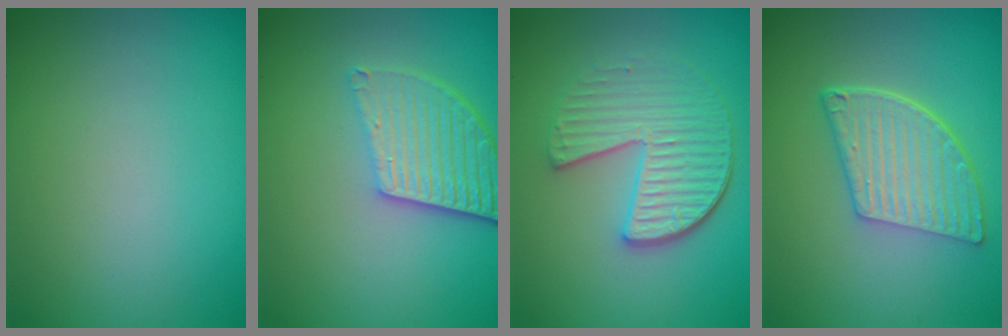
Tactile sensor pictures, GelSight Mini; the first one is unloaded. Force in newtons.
{"total": 5.2, "press": 3.8, "slide": 3.6}
{"total": 4.6, "press": 3.8, "slide": 2.5}
{"total": 5.8, "press": 4.2, "slide": 3.9}